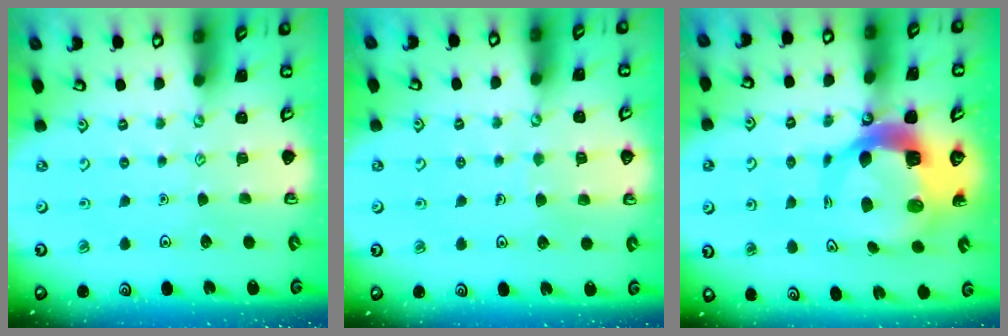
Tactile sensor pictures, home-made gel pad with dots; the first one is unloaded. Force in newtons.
{"total": 3.4, "press": 3.4, "slide": 0.2}
{"total": 11.8, "press": 11.6, "slide": 1.8}